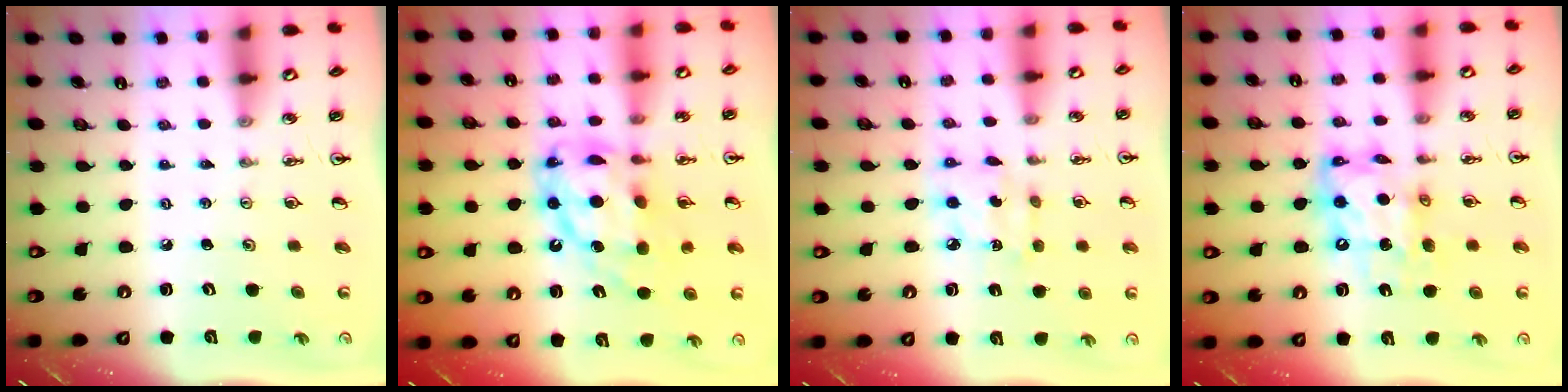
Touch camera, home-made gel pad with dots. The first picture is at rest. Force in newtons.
{"total": 15.5, "press": 15.5, "slide": 1.4}
{"total": 6.8, "press": 6.8, "slide": 0.4}
{"total": 10.9, "press": 10.9, "slide": 0.9}